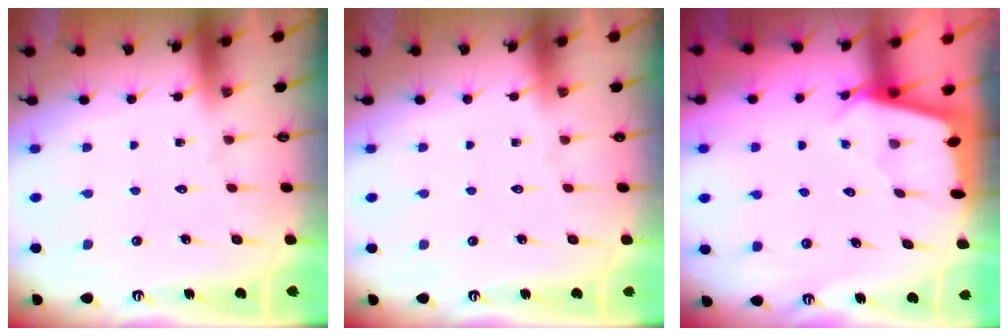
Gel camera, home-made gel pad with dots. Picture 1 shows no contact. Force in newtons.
{"total": 0.0}
{"total": 2.3, "press": 2.3, "slide": 0.3}